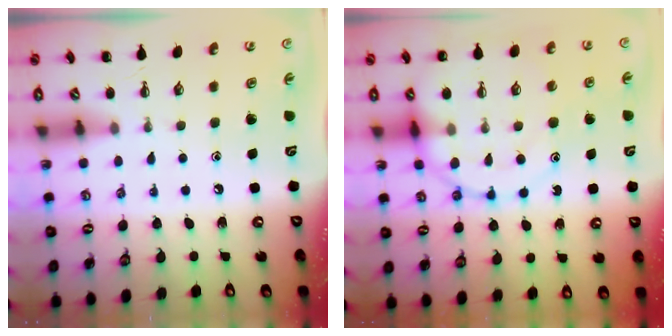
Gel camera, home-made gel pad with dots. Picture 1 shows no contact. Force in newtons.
{"total": 14.2, "press": 14.0, "slide": 2.4}